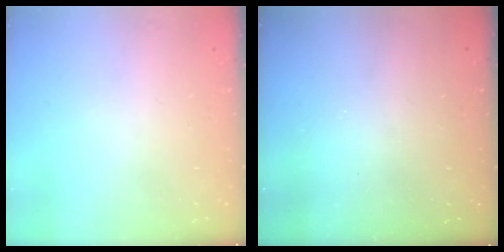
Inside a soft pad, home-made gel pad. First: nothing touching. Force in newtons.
{"total": 3.2, "press": 3.2, "slide": 0.1}